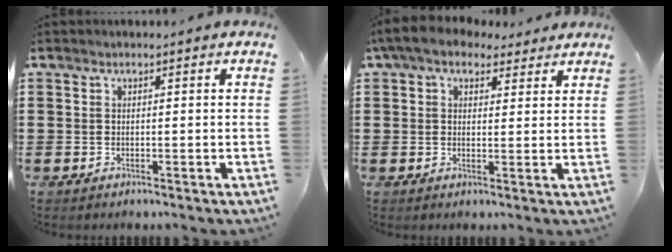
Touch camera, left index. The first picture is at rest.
{"total": 5.3, "force": [3.8, 2.5, 2.7], "torque": [-0.064, 0.003, 0.072]}